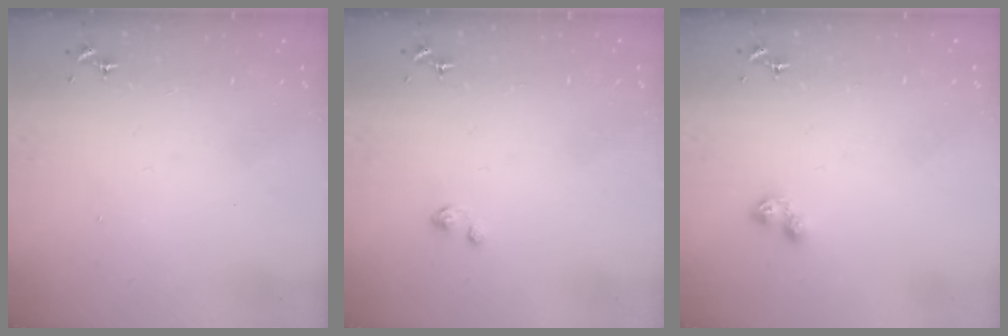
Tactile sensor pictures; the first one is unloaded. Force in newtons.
{"total": 2.0, "press": 2.0, "slide": 0.4}
{"total": 3.7, "press": 3.7, "slide": 0.4}